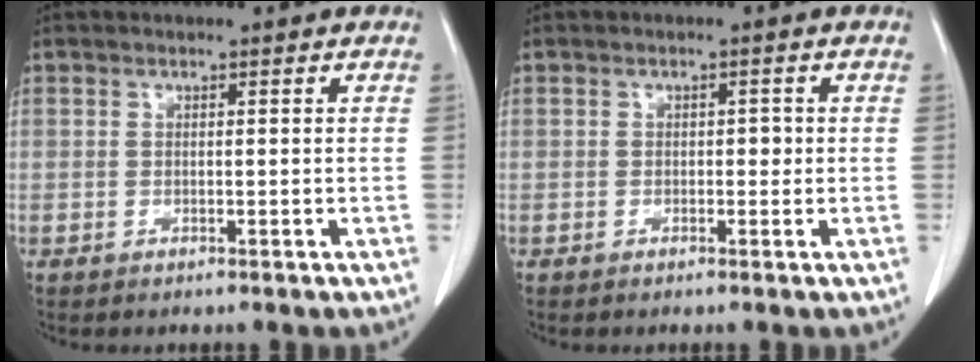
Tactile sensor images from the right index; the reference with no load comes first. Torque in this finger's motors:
{"motor_torque": [0.04, -0.02, 0.00, 0.01]}